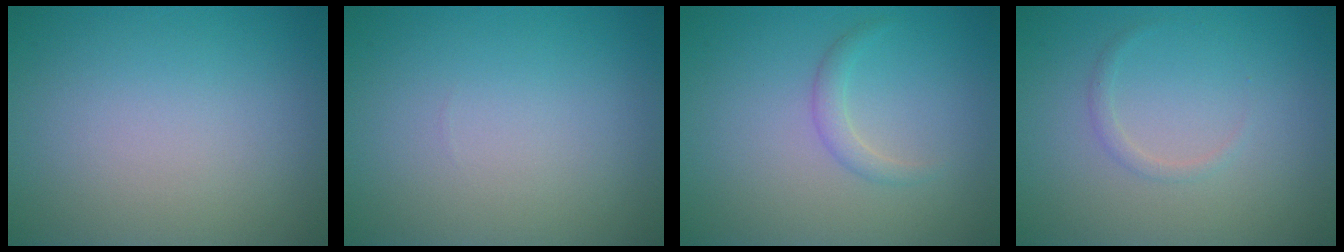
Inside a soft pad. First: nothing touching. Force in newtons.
{"total": 0.0}
{"total": 1.3, "press": 1.3, "slide": 0.1}
{"total": 0.8, "press": 0.8, "slide": 0.0}